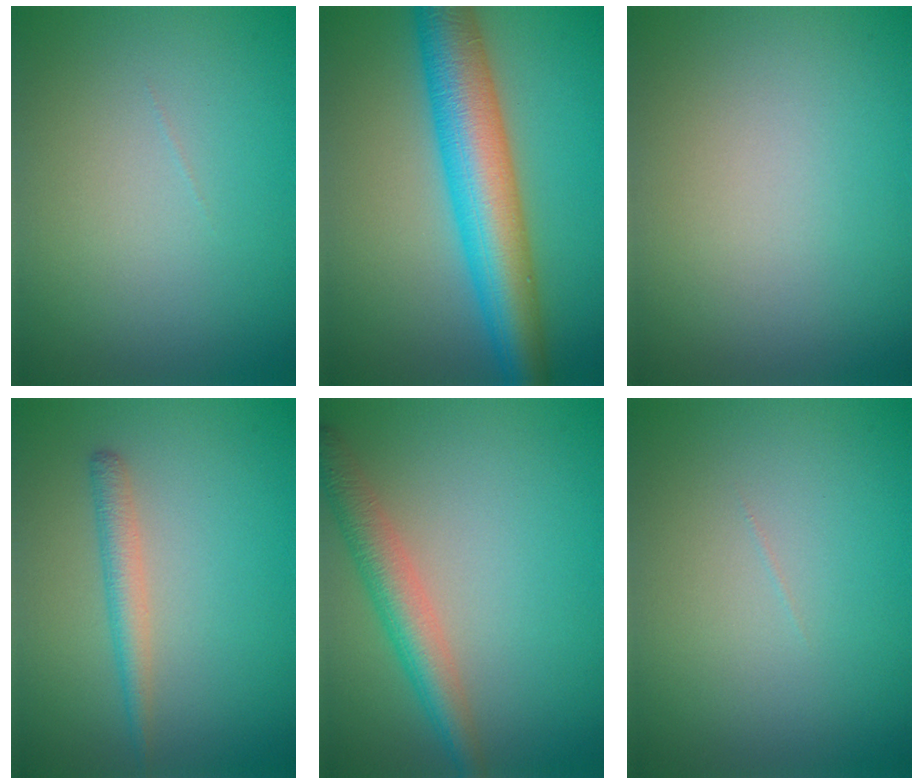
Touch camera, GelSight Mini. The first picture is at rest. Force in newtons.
{"total": 9.2, "press": 9.2, "slide": 0.0}
{"total": 0.0}
{"total": 2.1, "press": 2.1, "slide": 0.1}
{"total": 4.2, "press": 4.2, "slide": 0.1}
{"total": 0.0}